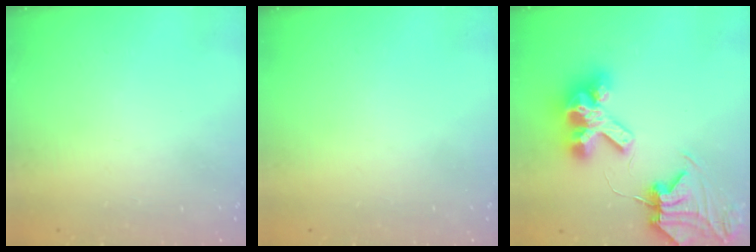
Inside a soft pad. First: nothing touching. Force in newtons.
{"total": 0.0}
{"total": 12.4, "press": 12.3, "slide": 1.6}